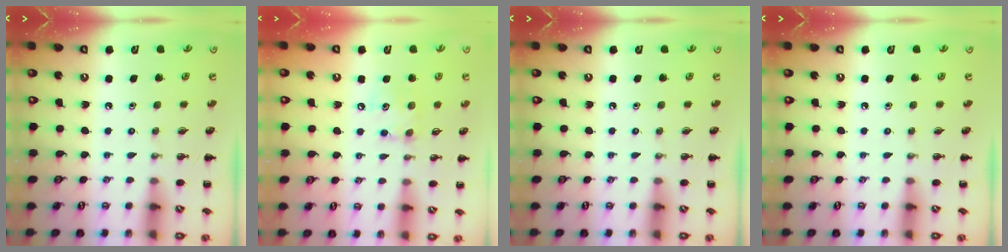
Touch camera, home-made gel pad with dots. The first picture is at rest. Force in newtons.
{"total": 7.6, "press": 7.5, "slide": 0.6}
{"total": 0.0}
{"total": 0.0}